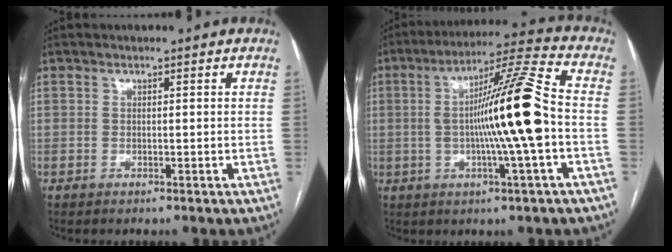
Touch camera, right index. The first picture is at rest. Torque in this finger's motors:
{"motor_torque": [1.59, -0.55, 1.05, 0.21]}